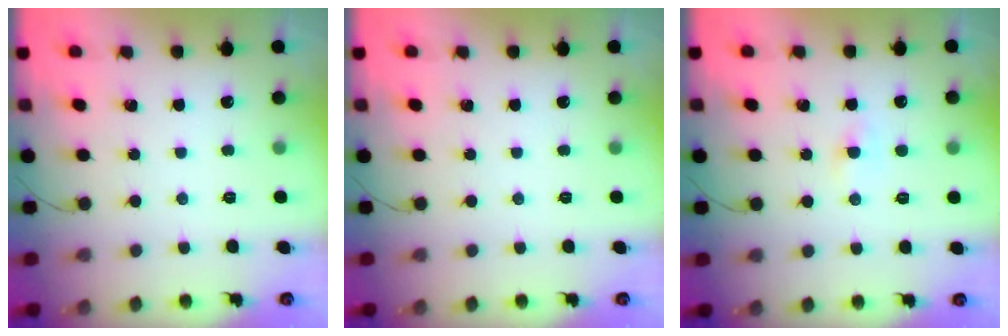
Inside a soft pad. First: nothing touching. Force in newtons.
{"total": 0.0}
{"total": 0.0}